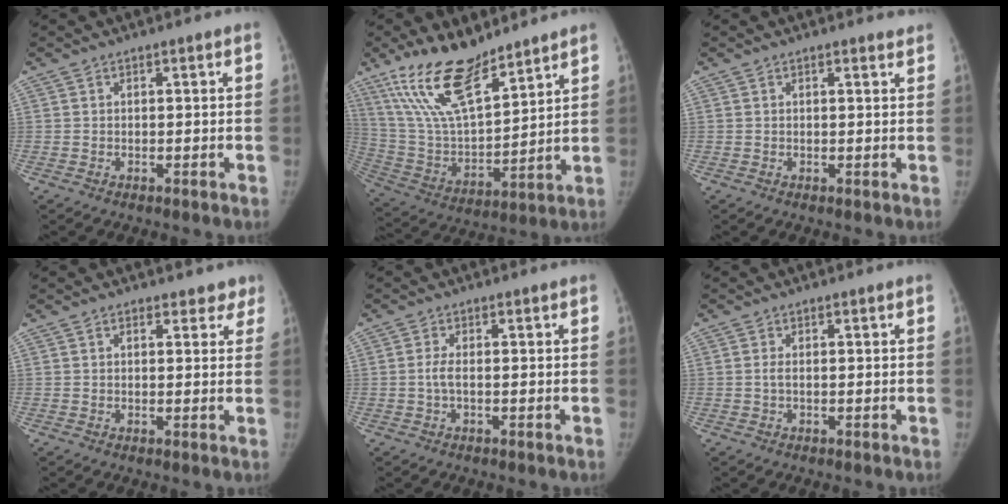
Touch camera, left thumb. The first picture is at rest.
{"total": 19.2, "force": [13.7, 6.6, 11.8], "torque": [-0.195, -0.066, 0.266]}
{"total": 1.2, "force": [1.1, 0.2, 0.4], "torque": [-0.002, -0.006, 0.013]}
{"total": 3.9, "force": [2.9, 2.2, 1.1], "torque": [0.027, -0.008, 0.029]}
{"total": 1.9, "force": [-0.2, 0.4, 1.8], "torque": [-0.046, -0.002, -0.006]}
{"total": 1.0, "force": [0.0, 0.3, 0.9], "torque": [-0.025, 0.000, 0.000]}